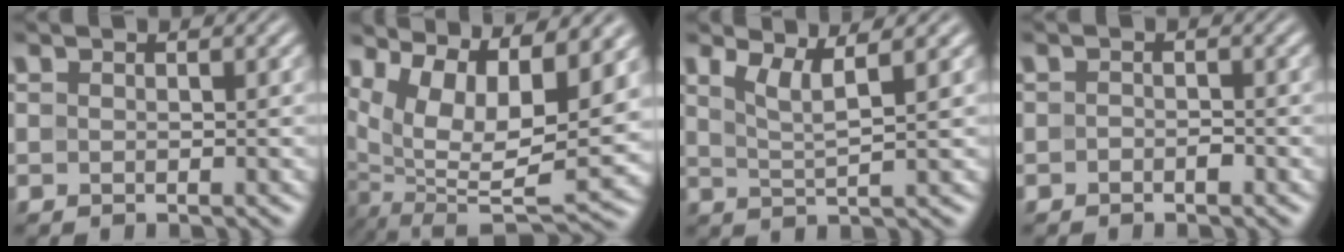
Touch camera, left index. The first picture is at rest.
{"total": 12.1, "force": [4.8, 4.6, 10.2], "torque": [-0.199, -0.002, 0.105]}
{"total": 3.1, "force": [1.8, 0.6, 2.4], "torque": [-0.043, -0.002, 0.036]}
{"total": 1.0, "force": [-0.5, 0.6, 0.6], "torque": [-0.012, 0.001, -0.009]}